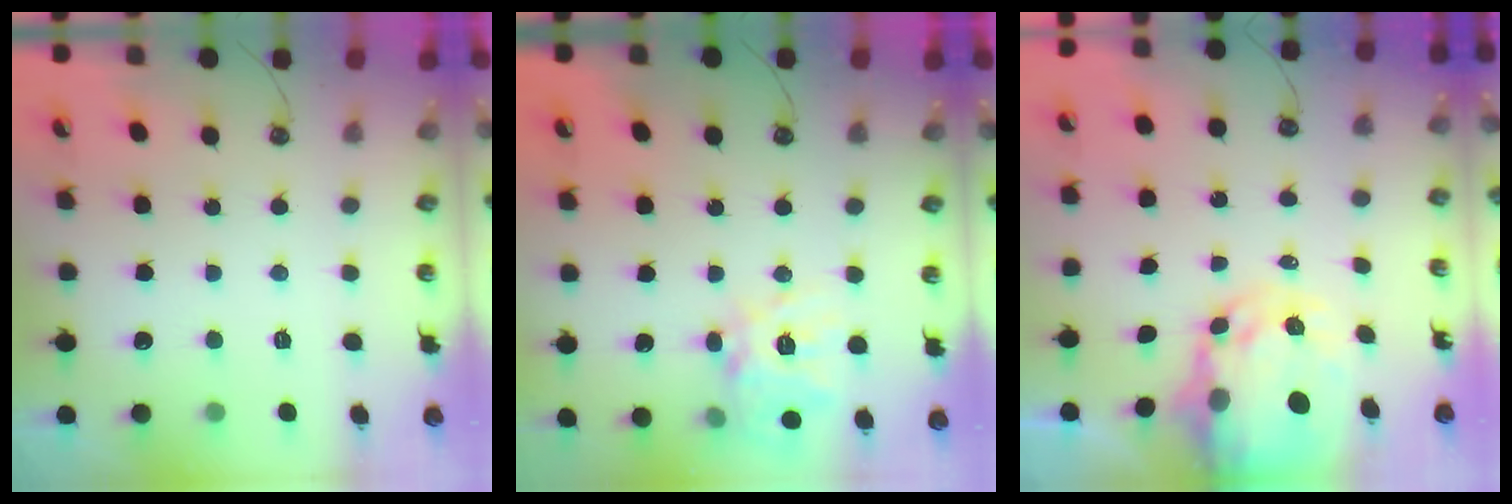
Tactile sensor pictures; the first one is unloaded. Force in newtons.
{"total": 15.2, "press": 15.1, "slide": 1.5}
{"total": 7.2, "press": 7.2, "slide": 0.6}